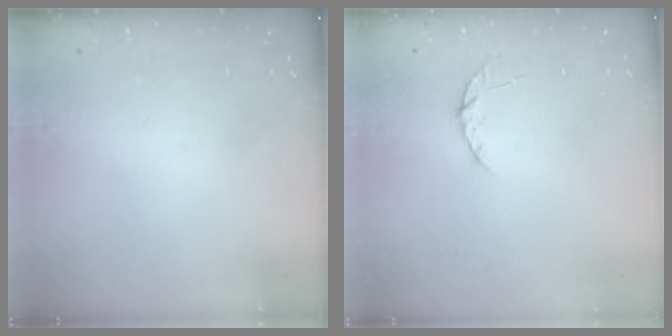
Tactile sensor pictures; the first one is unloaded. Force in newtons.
{"total": 4.3, "press": 4.3, "slide": 0.5}